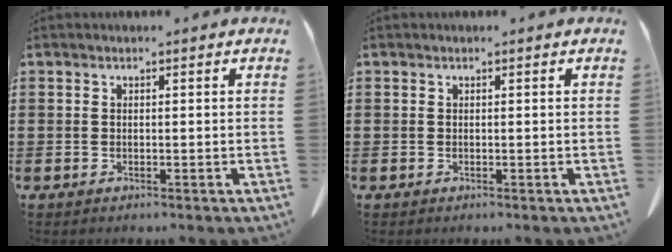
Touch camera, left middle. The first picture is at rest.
{"total": 0.0}